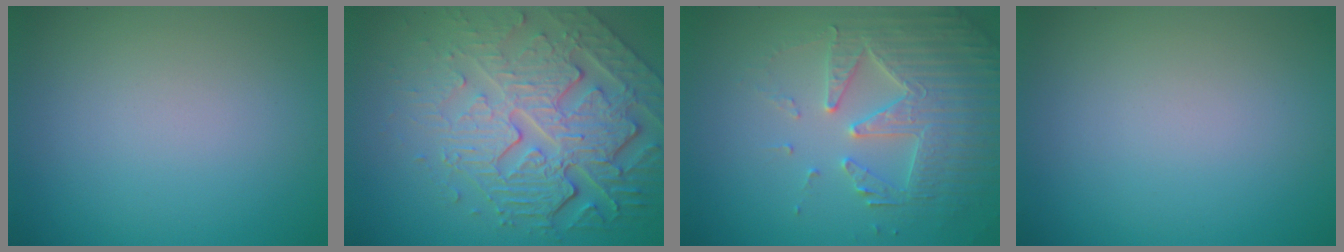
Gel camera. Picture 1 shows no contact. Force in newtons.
{"total": 8.2, "press": 5.8, "slide": 5.8}
{"total": 4.8, "press": 4.4, "slide": 2.0}
{"total": 0.0}